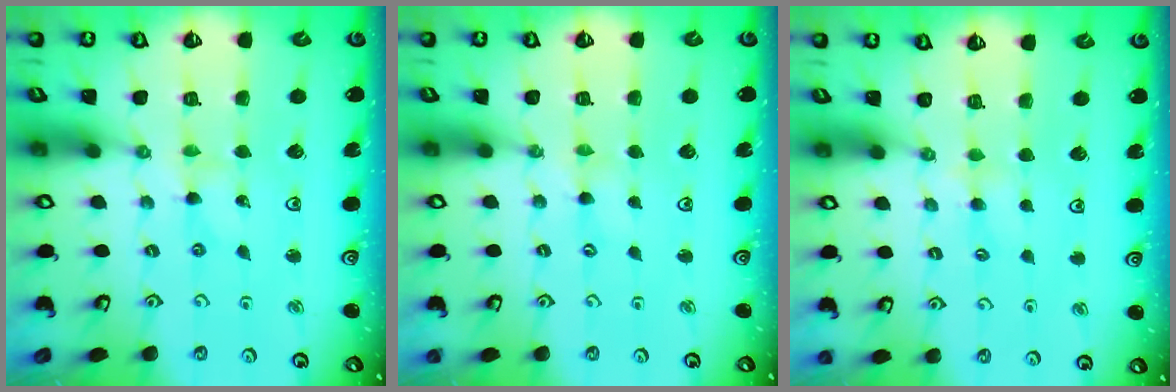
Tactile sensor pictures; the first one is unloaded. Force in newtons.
{"total": 0.7, "press": 0.7, "slide": 0.1}
{"total": 3.2, "press": 3.1, "slide": 0.6}